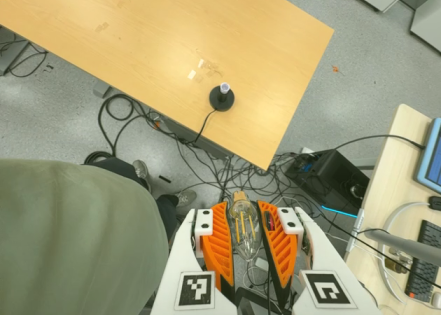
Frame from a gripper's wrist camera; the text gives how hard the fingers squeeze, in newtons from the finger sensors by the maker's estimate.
{"total": 19.5, "left": 20.7, "right": 18.4}